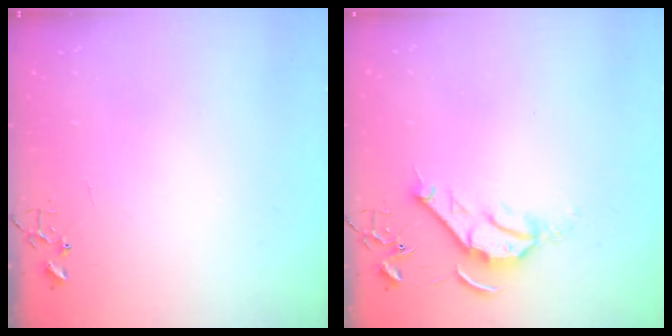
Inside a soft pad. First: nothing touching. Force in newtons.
{"total": 9.8, "press": 9.7, "slide": 1.3}